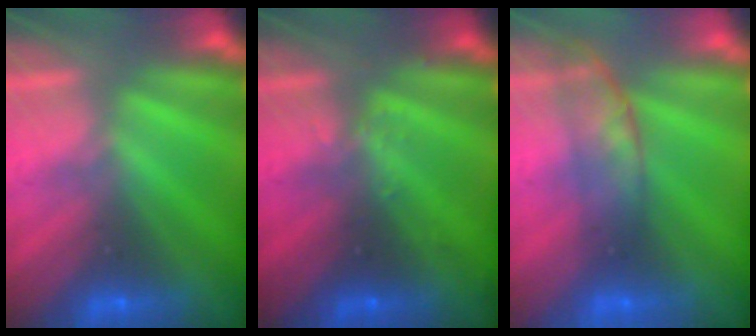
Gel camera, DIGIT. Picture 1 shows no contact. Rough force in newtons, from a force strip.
{"total": 2.4}
{"total": 2.7}